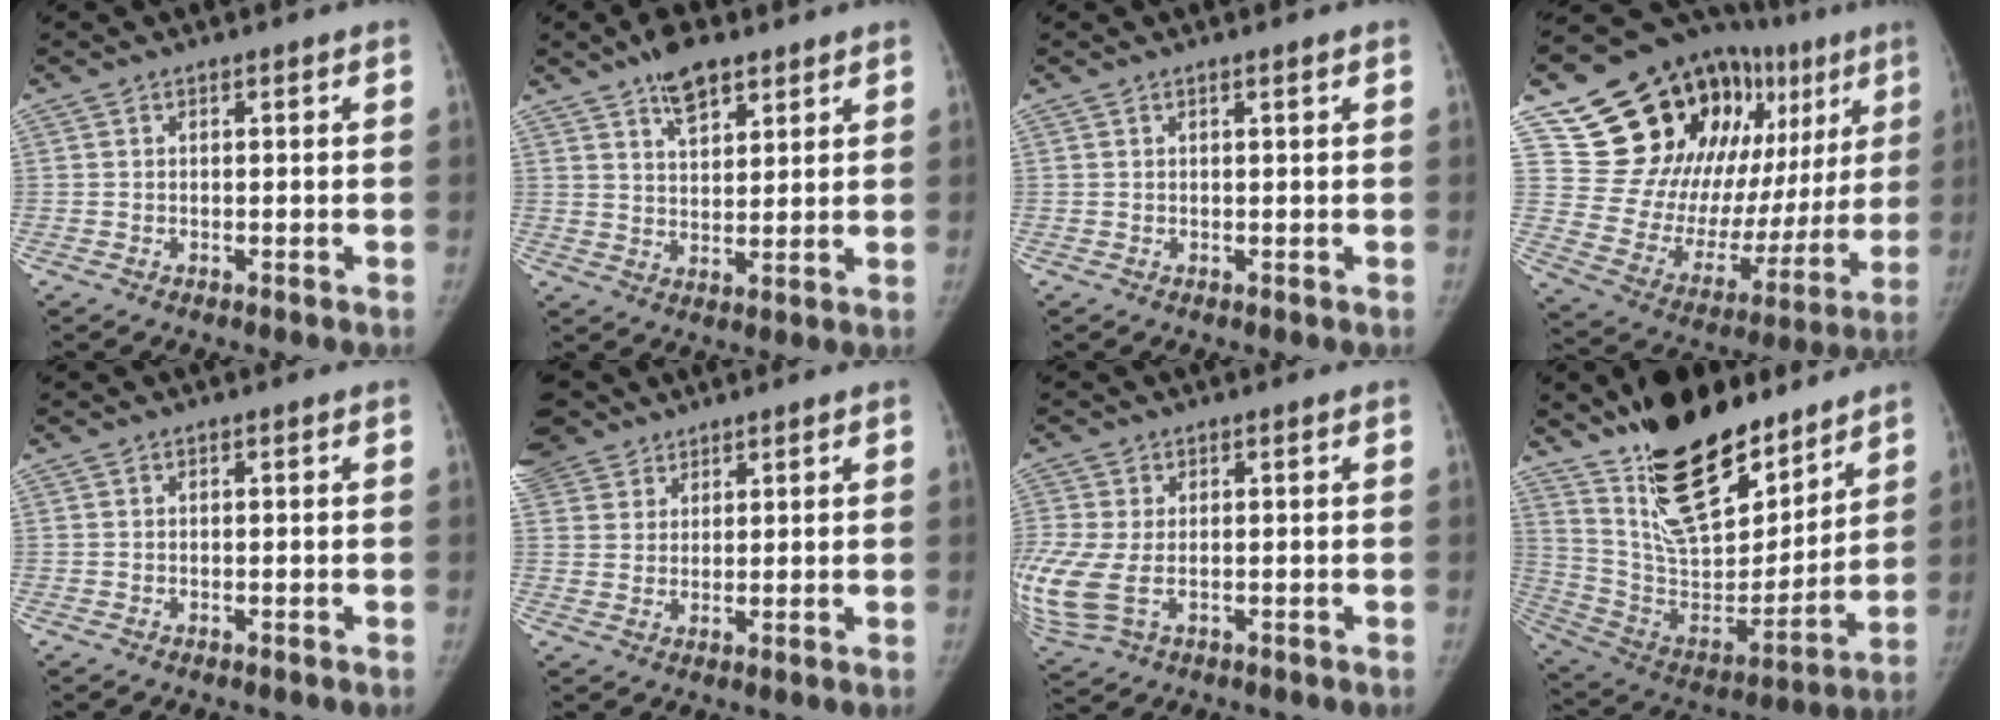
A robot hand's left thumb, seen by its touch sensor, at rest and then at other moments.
{"total": 7.7, "force": [5.2, 3.5, 4.5], "torque": [-0.048, -0.025, 0.086]}
{"total": 0.6, "force": [0.3, -0.1, 0.5], "torque": [-0.011, 0.000, 0.007]}
{"total": 31.0, "force": [15.0, 16.4, 21.6], "torque": [-0.264, 0.001, 0.251]}
{"total": 0.0}
{"total": 12.3, "force": [8.2, 8.6, 3.4], "torque": [-0.089, 0.011, 0.165]}
{"total": 10.0, "force": [-1.4, 5.7, 8.1], "torque": [-0.224, -0.008, -0.013]}
{"total": 26.7, "force": [18.6, 11.9, 15.0], "torque": [-0.205, -0.101, 0.319]}